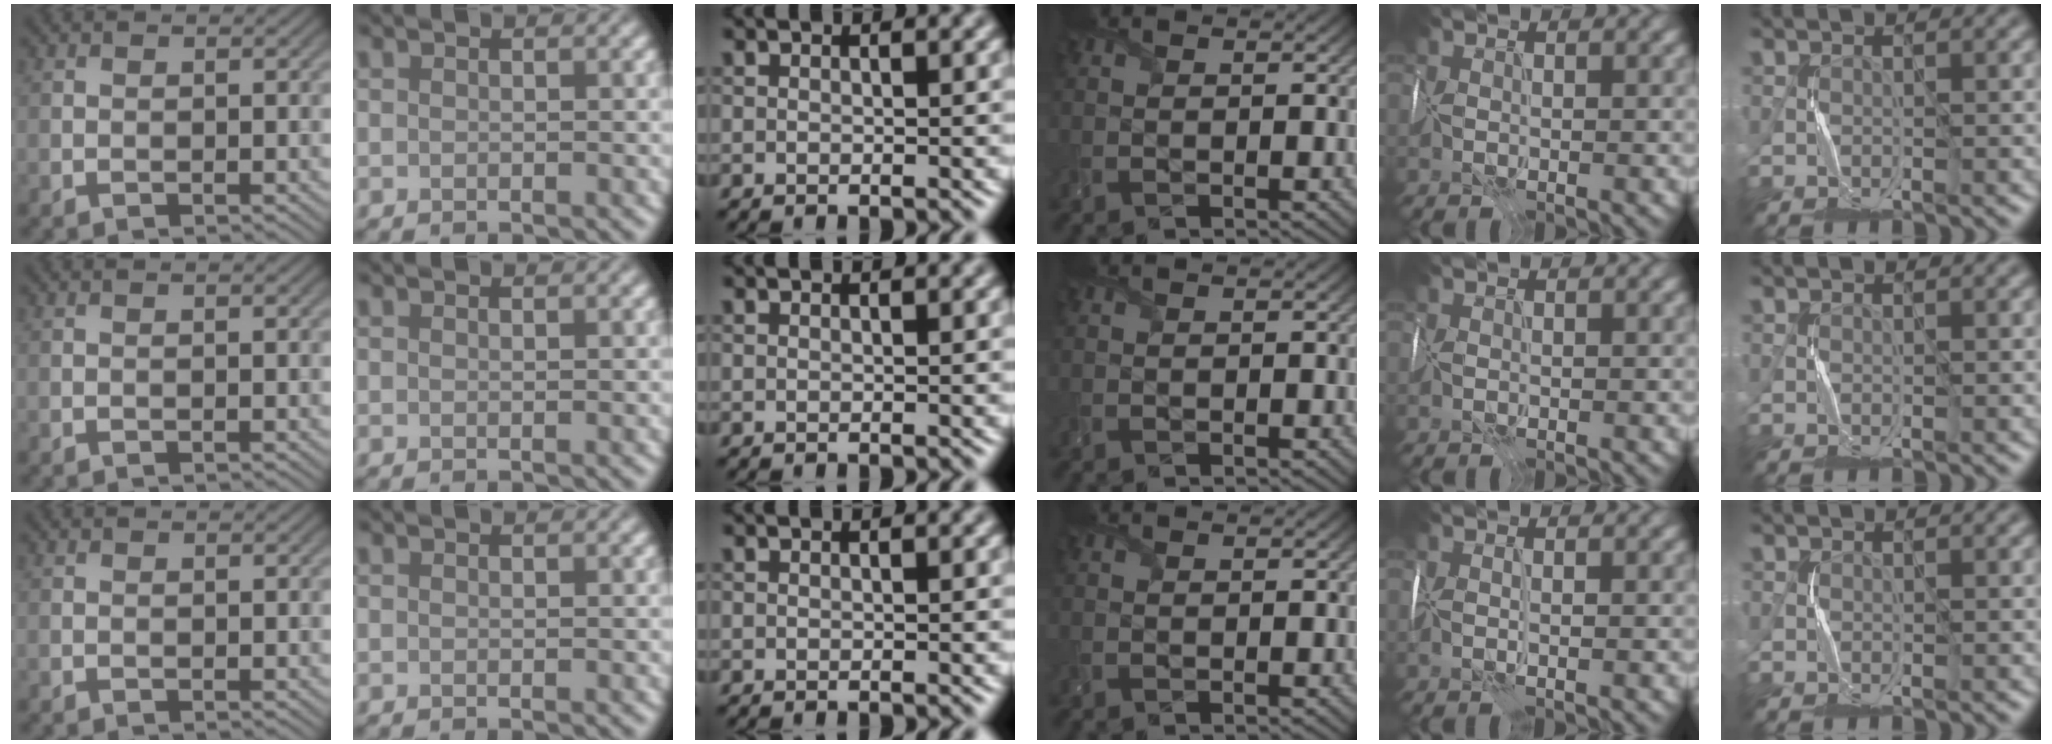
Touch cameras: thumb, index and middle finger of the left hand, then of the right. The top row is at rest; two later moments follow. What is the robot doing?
{"motion": "wrap", "object": "receipt paper"}